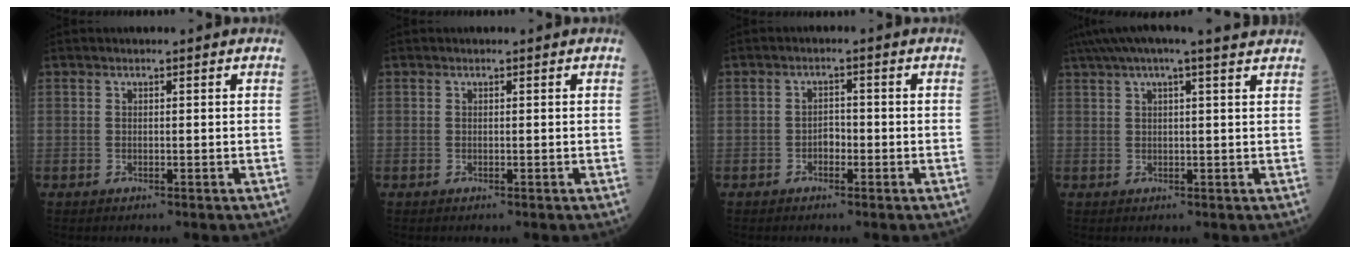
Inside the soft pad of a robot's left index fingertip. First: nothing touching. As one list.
[{"total": 0.0}, {"total": 1.8, "force": [-0.8, 1.1, 1.2], "torque": [-0.015, 0.006, -0.016]}, {"total": 10.1, "force": [8.3, 0.3, 5.7], "torque": [-0.102, 0.046, 0.104]}]